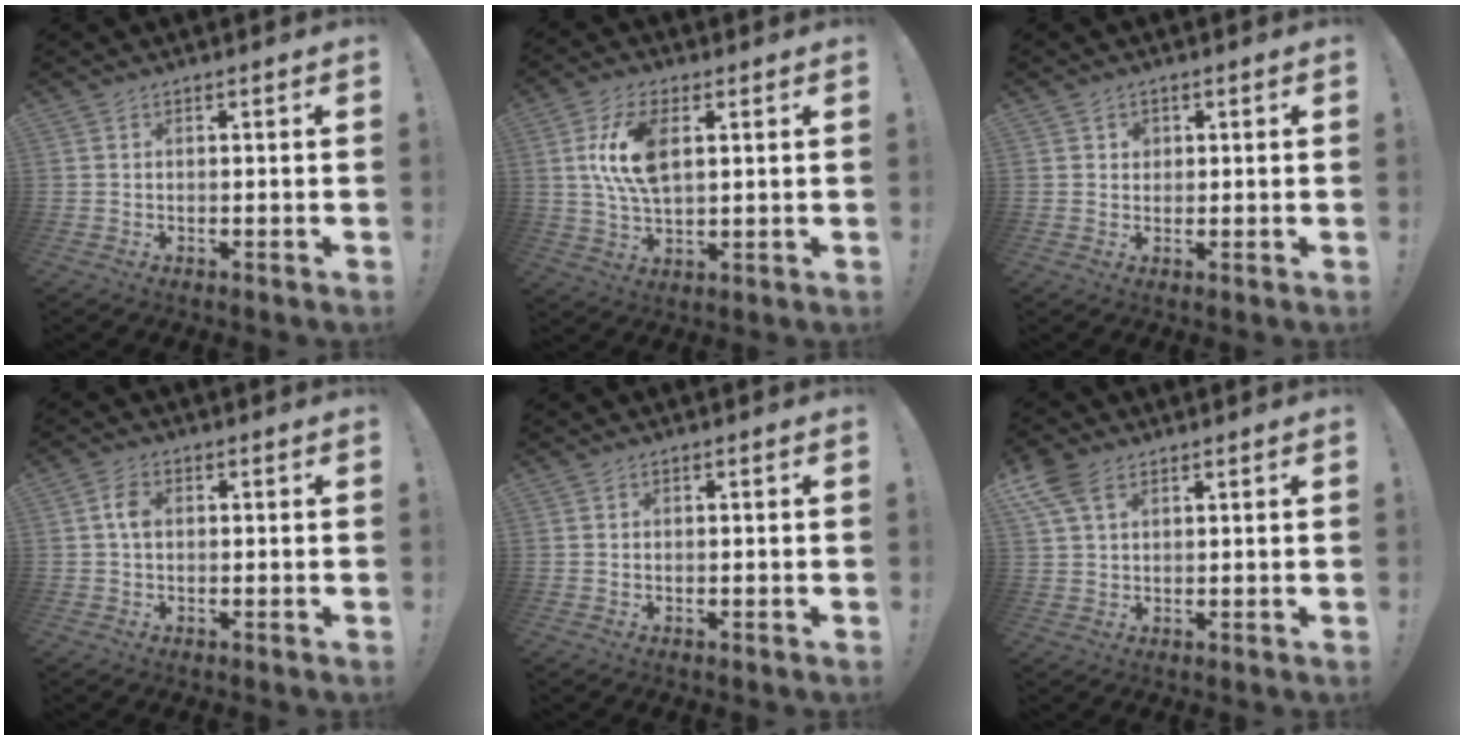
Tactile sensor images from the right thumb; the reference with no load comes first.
{"total": 12.1, "force": [3.1, 6.4, 9.9], "torque": [-0.201, 0.001, 0.054]}
{"total": 2.0, "force": [0.8, 1.7, 0.5], "torque": [-0.001, -0.005, 0.013]}
{"total": 4.1, "force": [0.4, 2.6, 3.1], "torque": [-0.053, 0.009, 0.006]}
{"total": 0.6, "force": [0.3, 0.4, -0.2], "torque": [0.004, 0.003, 0.006]}
{"total": 7.3, "force": [3.7, 4.2, 4.8], "torque": [-0.094, -0.006, 0.073]}